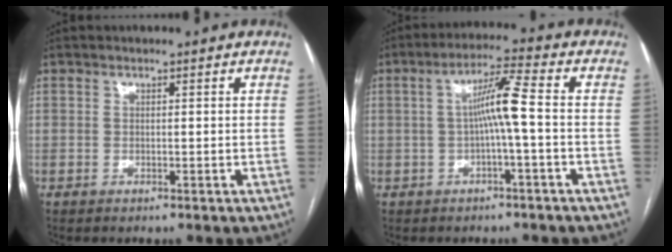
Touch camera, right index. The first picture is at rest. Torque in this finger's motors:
{"motor_torque": [1.07, 0.13, 0.29, 0.15]}